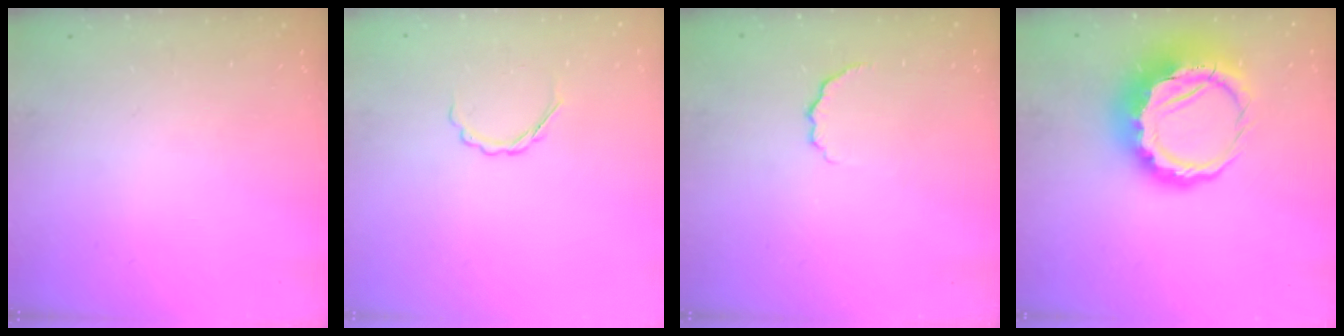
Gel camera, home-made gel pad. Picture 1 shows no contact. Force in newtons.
{"total": 3.2, "press": 3.1, "slide": 0.8}
{"total": 4.9, "press": 4.8, "slide": 1.3}
{"total": 13.8, "press": 13.5, "slide": 2.8}